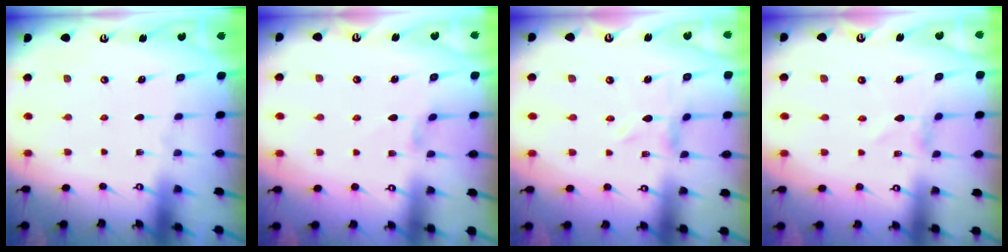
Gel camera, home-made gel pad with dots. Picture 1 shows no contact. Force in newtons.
{"total": 1.1, "press": 1.1, "slide": 0.3}
{"total": 0.0}
{"total": 1.0, "press": 1.0, "slide": 0.1}